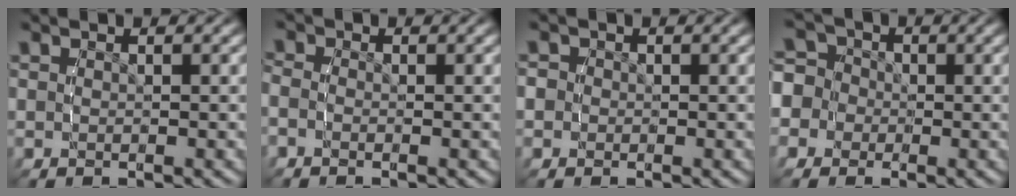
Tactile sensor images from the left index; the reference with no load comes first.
{"total": 2.4, "force": [-0.7, 2.0, 1.0], "torque": [-0.027, 0.005, -0.025]}
{"total": 2.7, "force": [-0.3, 2.6, 0.6], "torque": [-0.026, 0.003, -0.019]}
{"total": 9.4, "force": [-0.6, 8.9, 3.1], "torque": [-0.094, -0.017, -0.032]}